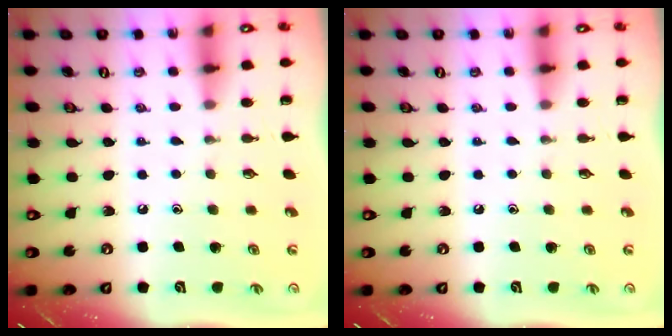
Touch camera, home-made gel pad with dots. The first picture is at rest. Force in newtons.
{"total": 0.0}